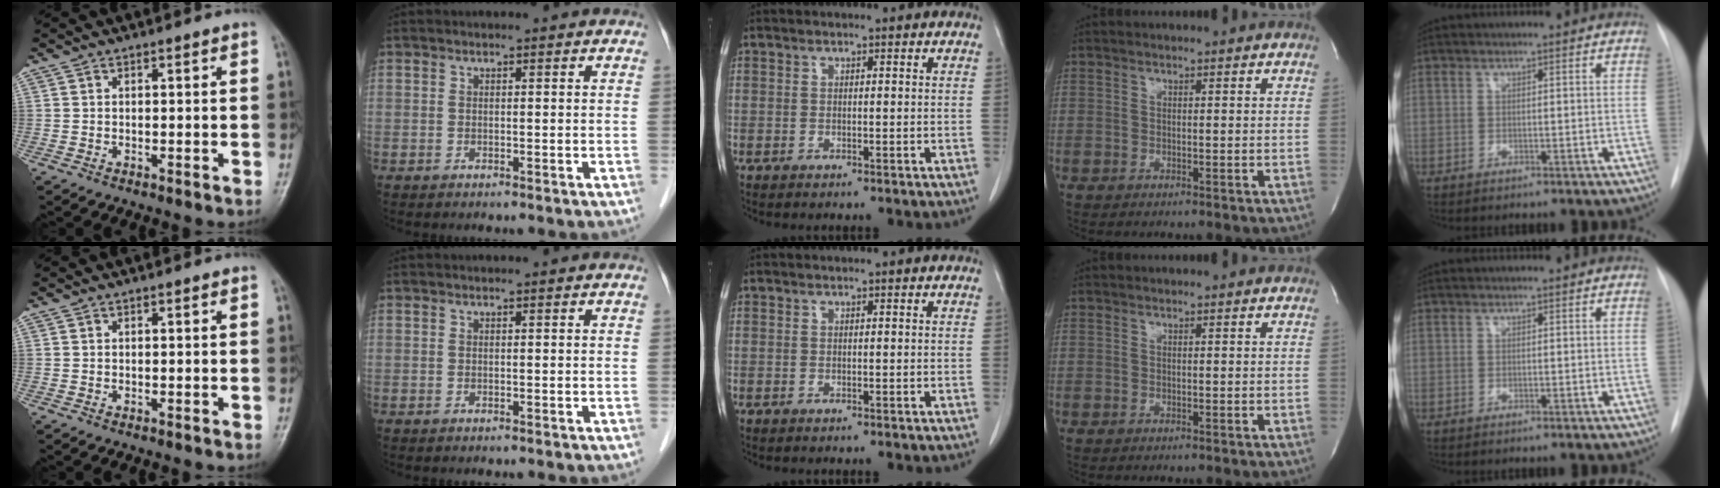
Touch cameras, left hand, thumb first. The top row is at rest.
{}